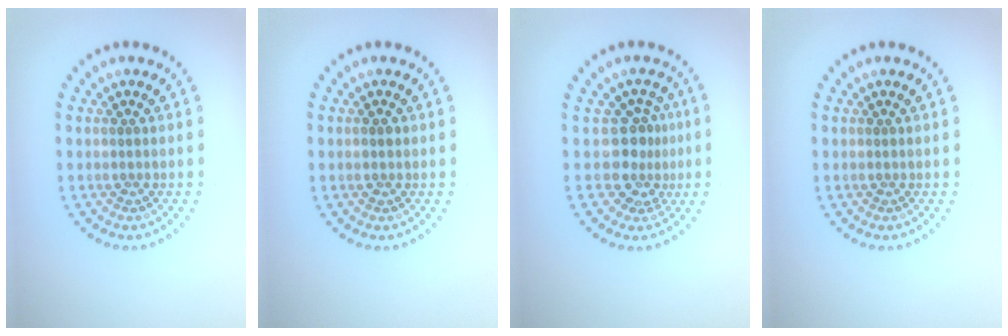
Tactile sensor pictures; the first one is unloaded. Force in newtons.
{"total": 1.0, "press": 1.0, "slide": 0.1}
{"total": 3.0, "press": 2.3, "slide": 2.0}
{"total": 0.0}